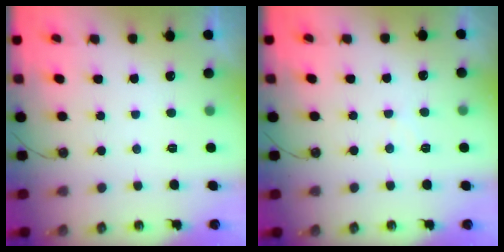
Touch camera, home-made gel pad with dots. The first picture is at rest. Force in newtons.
{"total": 4.7, "press": 4.7, "slide": 0.6}